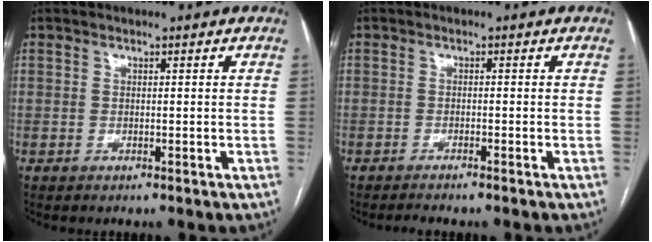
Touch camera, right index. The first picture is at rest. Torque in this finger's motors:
{"motor_torque": [0.33, -0.01, -0.07, 0.01]}